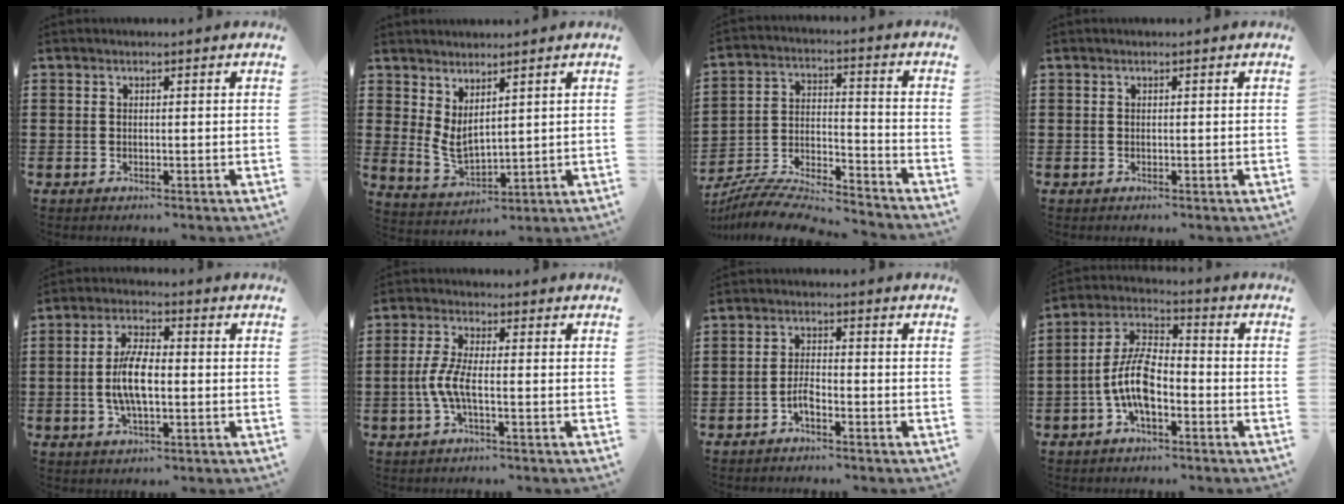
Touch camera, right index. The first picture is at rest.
{"total": 3.7, "force": [2.1, 1.7, 2.4], "torque": [-0.061, -0.010, 0.039]}
{"total": 8.1, "force": [-7.6, 1.0, 2.4], "torque": [-0.051, 0.003, -0.155]}
{"total": 0.0}
{"total": 7.2, "force": [-0.7, 2.8, 6.6], "torque": [-0.144, -0.003, -0.020]}
{"total": 4.9, "force": [-1.4, 1.3, 4.5], "torque": [-0.116, -0.009, -0.036]}
{"total": 2.6, "force": [-1.7, 0.7, 1.8], "torque": [-0.049, -0.001, -0.037]}
{"total": 9.0, "force": [-2.8, 3.9, 7.5], "torque": [-0.182, -0.004, -0.061]}